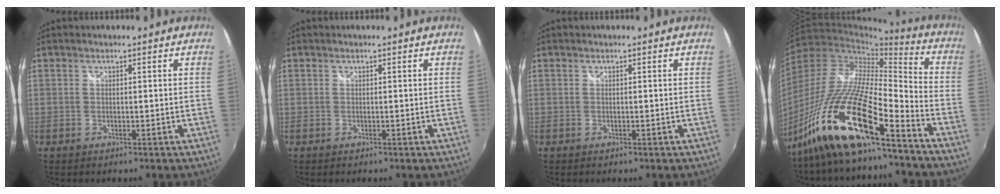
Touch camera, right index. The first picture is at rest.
{"total": 0.0}
{"total": 0.0}
{"total": 19.6, "force": [-13.3, 3.1, 14.0], "torque": [-0.282, -0.010, -0.272]}